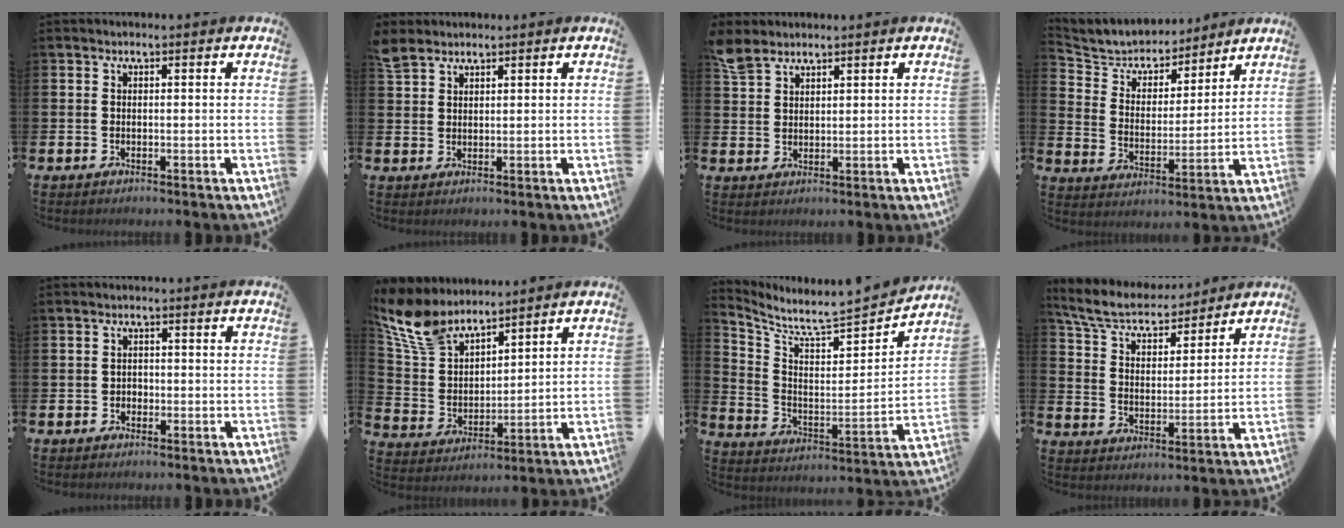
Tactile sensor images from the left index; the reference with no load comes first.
{"total": 3.3, "force": [3.1, 1.2, 0.4], "torque": [-0.009, -0.011, 0.056]}
{"total": 4.1, "force": [3.7, 1.6, 0.7], "torque": [-0.018, -0.015, 0.070]}
{"total": 5.8, "force": [5.5, 2.0, 0.2], "torque": [-0.043, -0.042, 0.094]}
{"total": 1.1, "force": [-0.5, 1.0, 0.2], "torque": [-0.007, 0.003, -0.012]}
{"total": 9.5, "force": [8.3, 3.5, 3.0], "torque": [-0.104, -0.035, 0.155]}
{"total": 5.8, "force": [5.7, 0.3, 1.1], "torque": [-0.060, -0.064, 0.089]}
{"total": 7.0, "force": [6.4, 1.8, 2.0], "torque": [-0.072, -0.040, 0.113]}